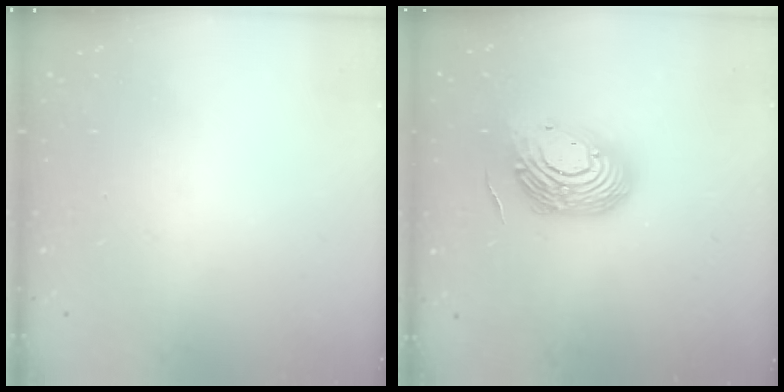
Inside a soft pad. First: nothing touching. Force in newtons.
{"total": 15.4, "press": 15.3, "slide": 1.4}